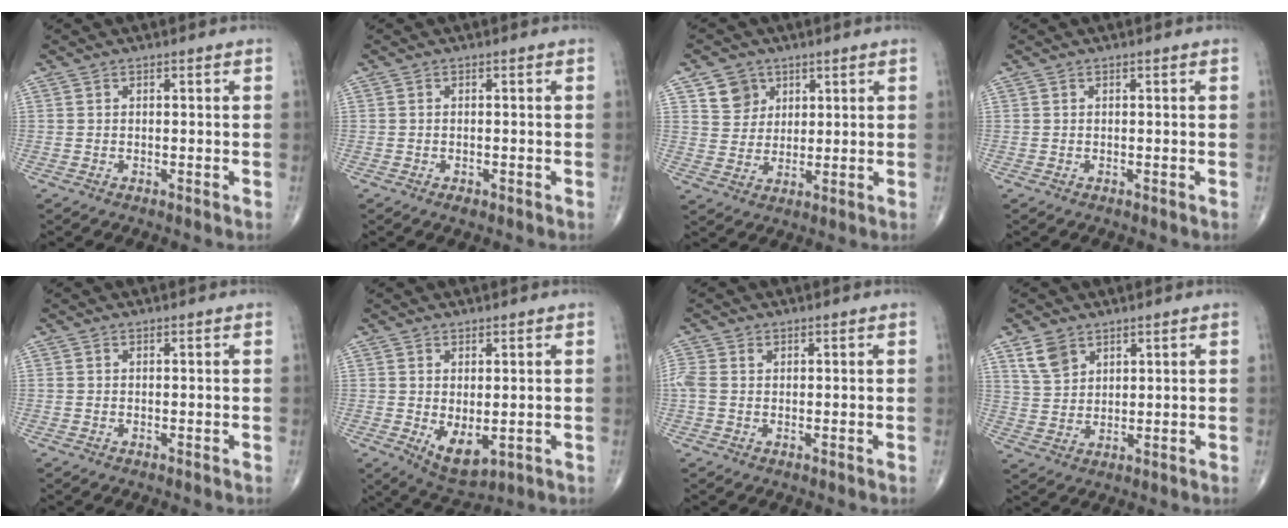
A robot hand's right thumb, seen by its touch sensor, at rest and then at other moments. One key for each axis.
{"total": 1.1, "fx": -0.6, "fy": 0.6, "fz": 0.7, "tx": -0.010, "ty": 0.003, "tz": -0.006}
{"total": 6.0, "fx": 3.0, "fy": 5.0, "fz": 1.3, "tx": 0.003, "ty": -0.017, "tz": 0.058}
{"total": 0.0}
{"total": 0.0}
{"total": 6.4, "fx": -0.8, "fy": 3.1, "fz": 5.5, "tx": -0.081, "ty": -0.014, "tz": 0.005}
{"total": 3.1, "fx": 0.6, "fy": 2.1, "fz": 2.2, "tx": -0.071, "ty": 0.016, "tz": 0.015}
{"total": 5.5, "fx": 3.5, "fy": 3.6, "fz": 2.4, "tx": -0.031, "ty": -0.015, "tz": 0.076}